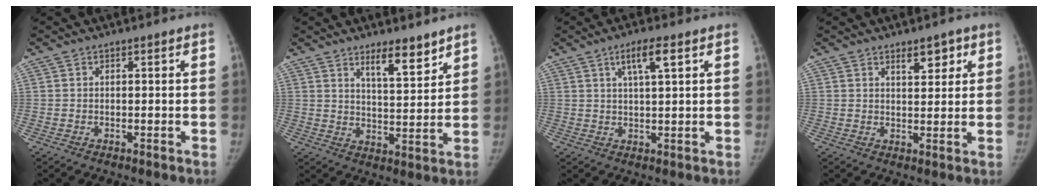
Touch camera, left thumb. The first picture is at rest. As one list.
[{"total": 7.5, "force": [5.5, 2.0, 4.7], "torque": [-0.060, -0.045, 0.090]}, {"total": 5.2, "force": [2.4, 0.9, 4.5], "torque": [-0.081, -0.002, 0.044]}, {"total": 4.4, "force": [2.5, 2.1, 2.9], "torque": [-0.018, -0.015, 0.037]}]